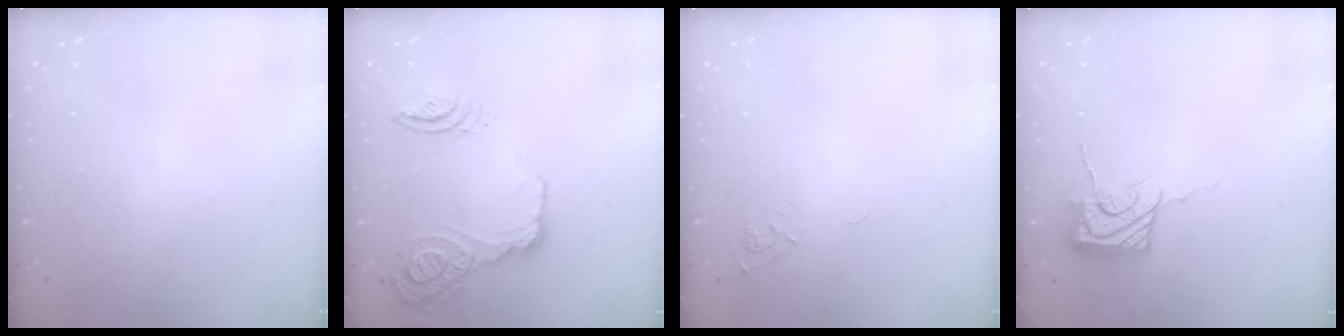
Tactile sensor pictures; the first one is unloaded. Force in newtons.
{"total": 17.7, "press": 17.1, "slide": 4.4}
{"total": 6.8, "press": 6.8, "slide": 0.6}
{"total": 12.2, "press": 12.0, "slide": 1.8}